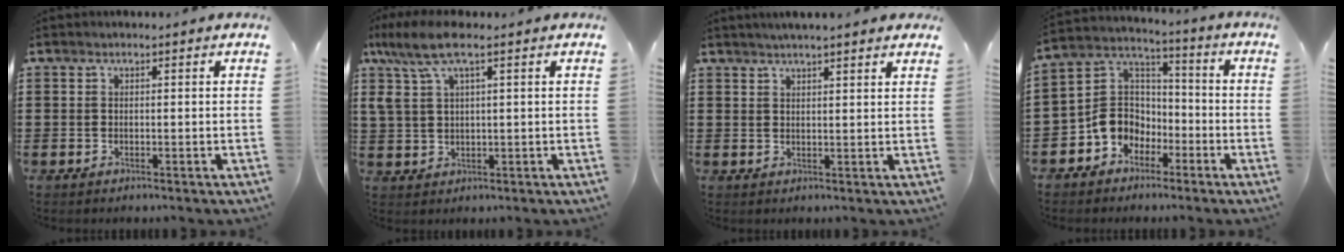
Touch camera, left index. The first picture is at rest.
{"total": 8.2, "force": [3.9, 2.5, 6.8], "torque": [-0.159, -0.001, 0.063]}
{"total": 2.4, "force": [2.2, 0.0, 0.9], "torque": [-0.024, 0.000, 0.040]}
{"total": 7.6, "force": [-3.4, 6.4, 2.2], "torque": [-0.070, 0.016, -0.072]}